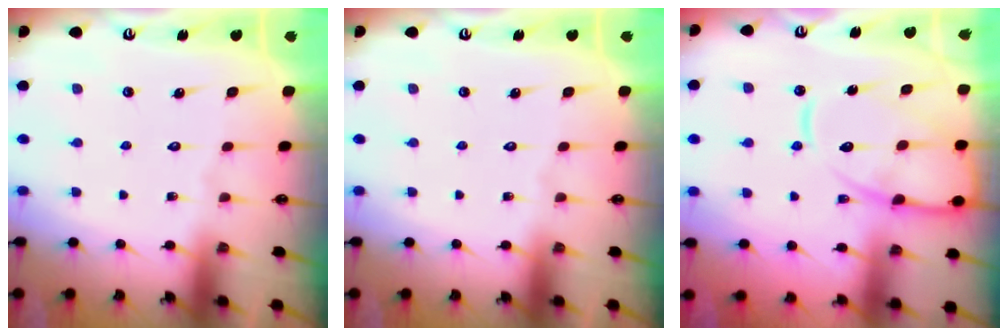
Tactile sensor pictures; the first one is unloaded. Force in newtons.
{"total": 0.0}
{"total": 14.1, "press": 14.0, "slide": 1.3}